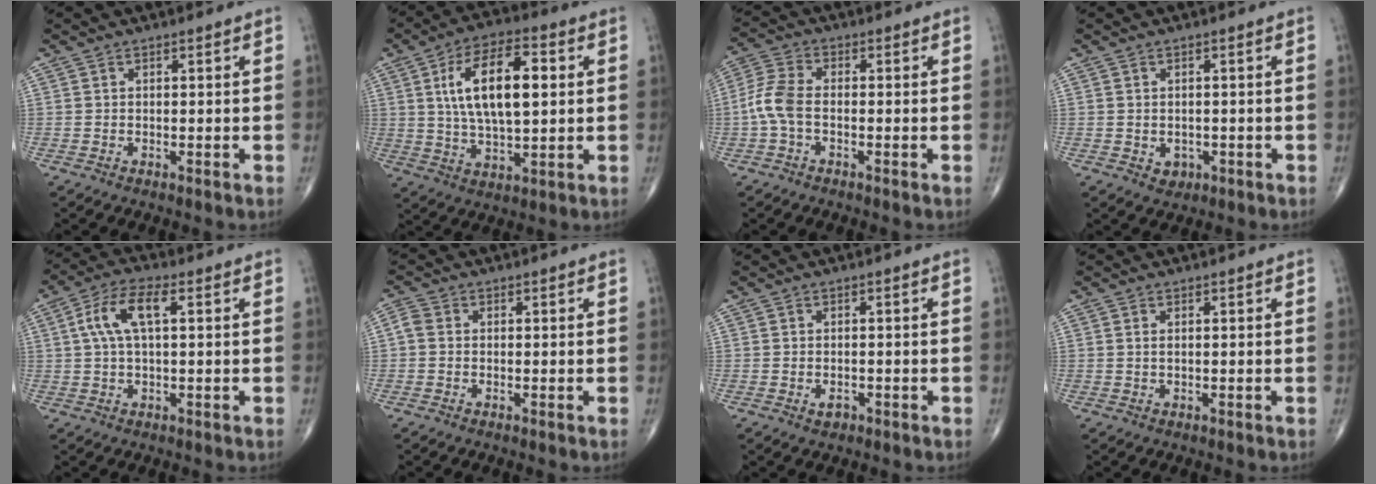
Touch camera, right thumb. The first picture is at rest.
{"total": 15.6, "force": [3.0, 7.0, 13.6], "torque": [-0.229, 0.005, 0.052]}
{"total": 5.9, "force": [-1.3, 3.0, 4.9], "torque": [-0.120, 0.016, -0.036]}
{"total": 2.3, "force": [-0.6, 1.9, 1.1], "torque": [-0.006, 0.001, -0.001]}
{"total": 8.2, "force": [1.9, 3.2, 7.3], "torque": [-0.158, 0.023, 0.032]}
{"total": 2.0, "force": [-0.1, 1.7, 1.2], "torque": [-0.024, 0.004, -0.010]}
{"total": 1.5, "force": [-0.7, 1.0, 0.9], "torque": [-0.009, 0.003, -0.009]}
{"total": 0.6, "force": [0.2, 0.2, 0.5], "torque": [-0.014, 0.001, 0.005]}